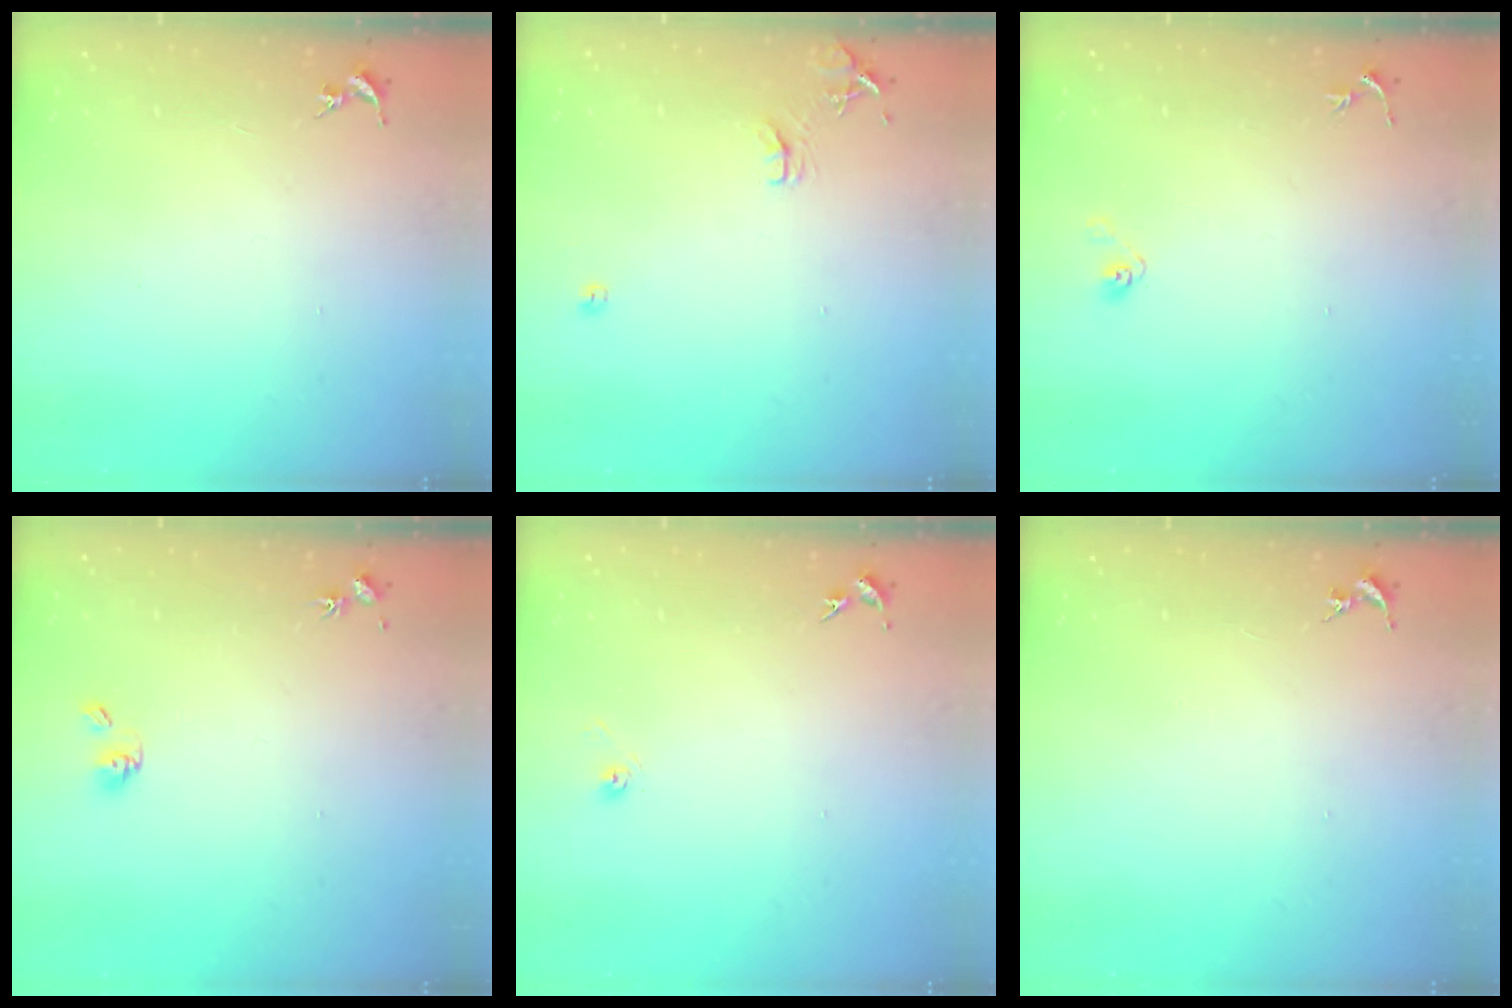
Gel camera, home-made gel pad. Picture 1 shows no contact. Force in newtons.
{"total": 8.6, "press": 8.6, "slide": 0.8}
{"total": 4.0, "press": 3.3, "slide": 2.2}
{"total": 5.3, "press": 4.7, "slide": 2.3}
{"total": 3.3, "press": 2.7, "slide": 2.0}
{"total": 0.0}